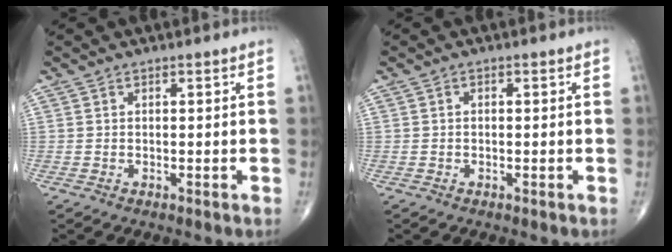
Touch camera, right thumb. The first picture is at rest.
{"total": 0.6, "force": [0.0, 0.4, 0.4], "torque": [-0.005, 0.001, -0.002]}